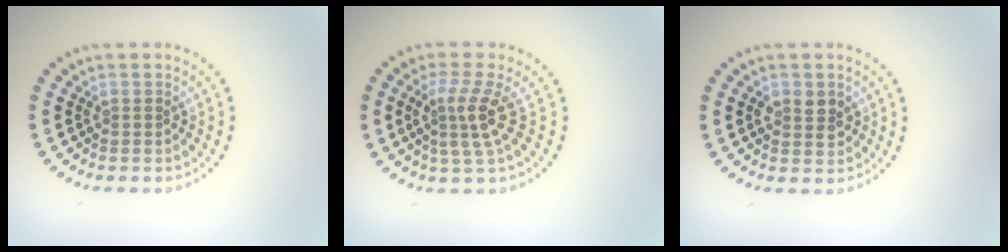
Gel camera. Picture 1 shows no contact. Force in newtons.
{"total": 3.2, "press": 2.3, "slide": 2.3}
{"total": 2.1, "press": 2.1, "slide": 0.2}